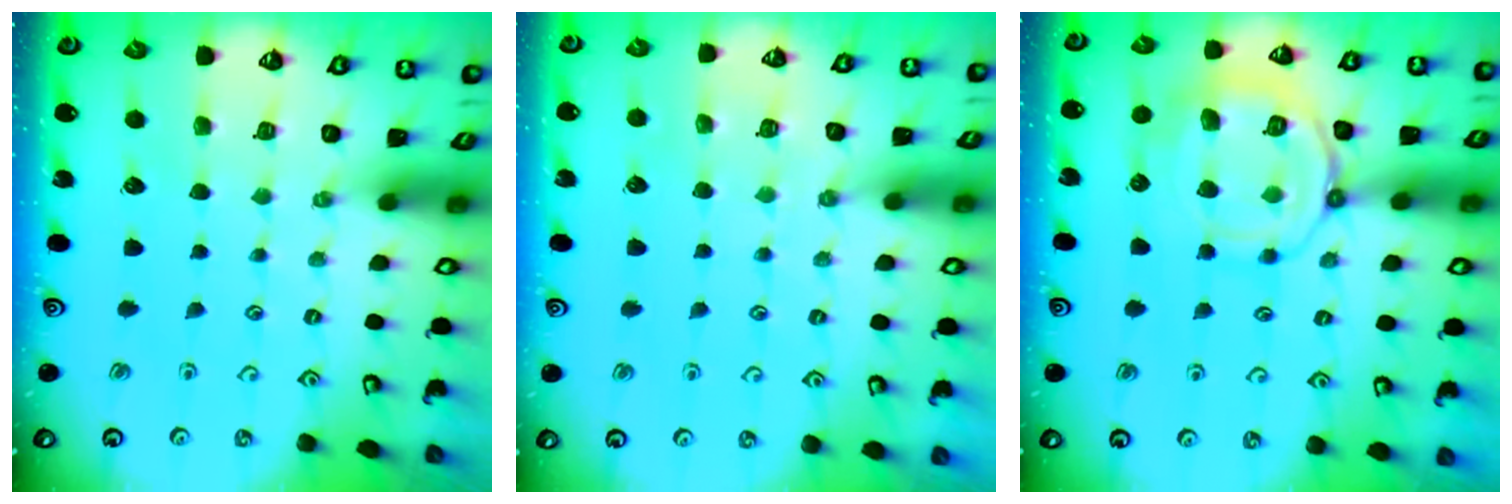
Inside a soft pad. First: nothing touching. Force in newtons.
{"total": 4.3, "press": 4.3, "slide": 0.4}
{"total": 13.9, "press": 13.9, "slide": 1.4}